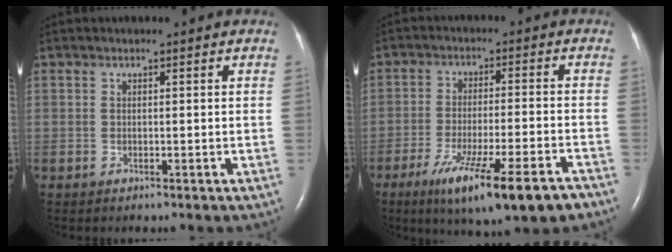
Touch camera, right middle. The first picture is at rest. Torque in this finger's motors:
{"motor_torque": [1.21, -0.93, 0.24, 0.15]}